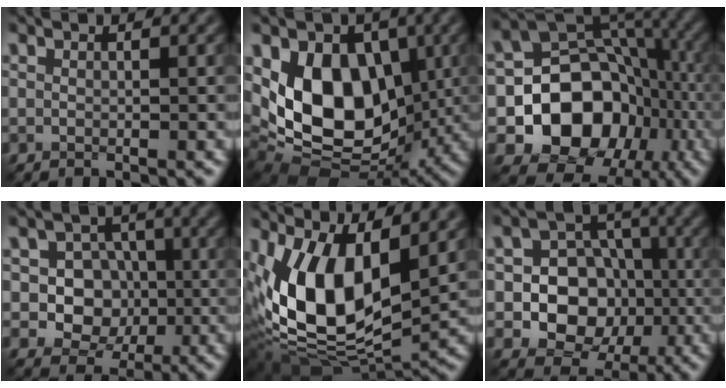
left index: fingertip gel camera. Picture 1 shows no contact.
{"total": 11.9, "force": [1.0, 8.3, 8.5], "torque": [-0.145, -0.022, 0.018]}
{"total": 12.9, "force": [-3.6, 10.3, 6.9], "torque": [-0.116, -0.008, -0.066]}
{"total": 6.3, "force": [-0.6, 5.6, 2.7], "torque": [-0.031, 0.018, -0.033]}
{"total": 11.7, "force": [1.6, 6.2, 9.9], "torque": [-0.198, -0.021, 0.030]}
{"total": 8.5, "force": [-1.7, 7.2, 4.2], "torque": [-0.049, 0.002, -0.057]}